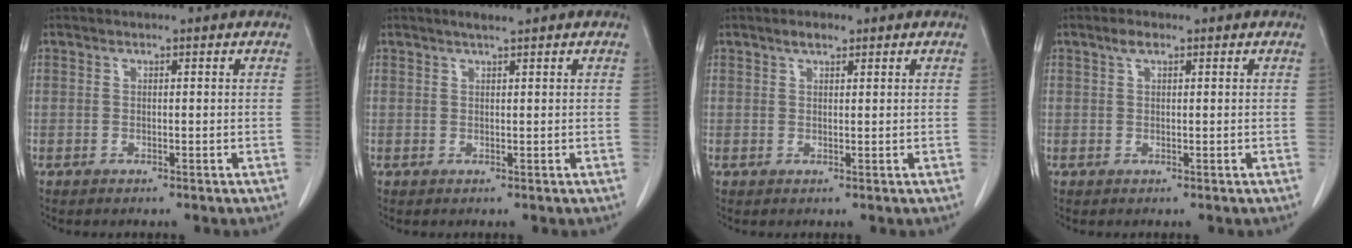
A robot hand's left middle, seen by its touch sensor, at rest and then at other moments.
{"total": 1.1, "force": [0.9, -0.1, 0.7], "torque": [-0.016, 0.000, 0.019]}
{"total": 1.6, "force": [1.1, 0.6, 1.0], "torque": [-0.021, 0.004, 0.019]}
{"total": 1.4, "force": [0.8, 0.6, 1.0], "torque": [-0.022, 0.009, 0.014]}